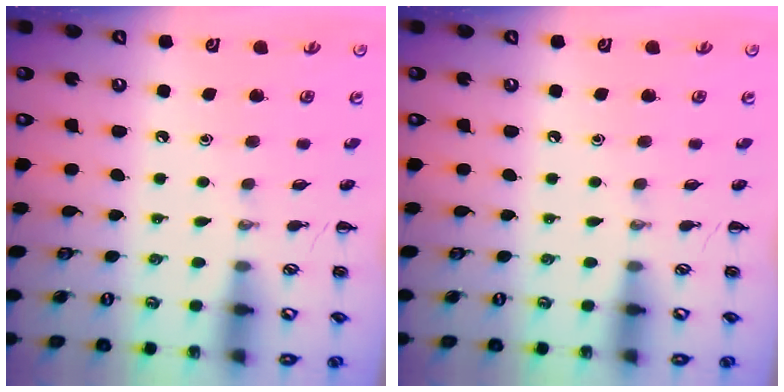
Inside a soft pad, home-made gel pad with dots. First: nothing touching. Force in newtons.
{"total": 0.0}